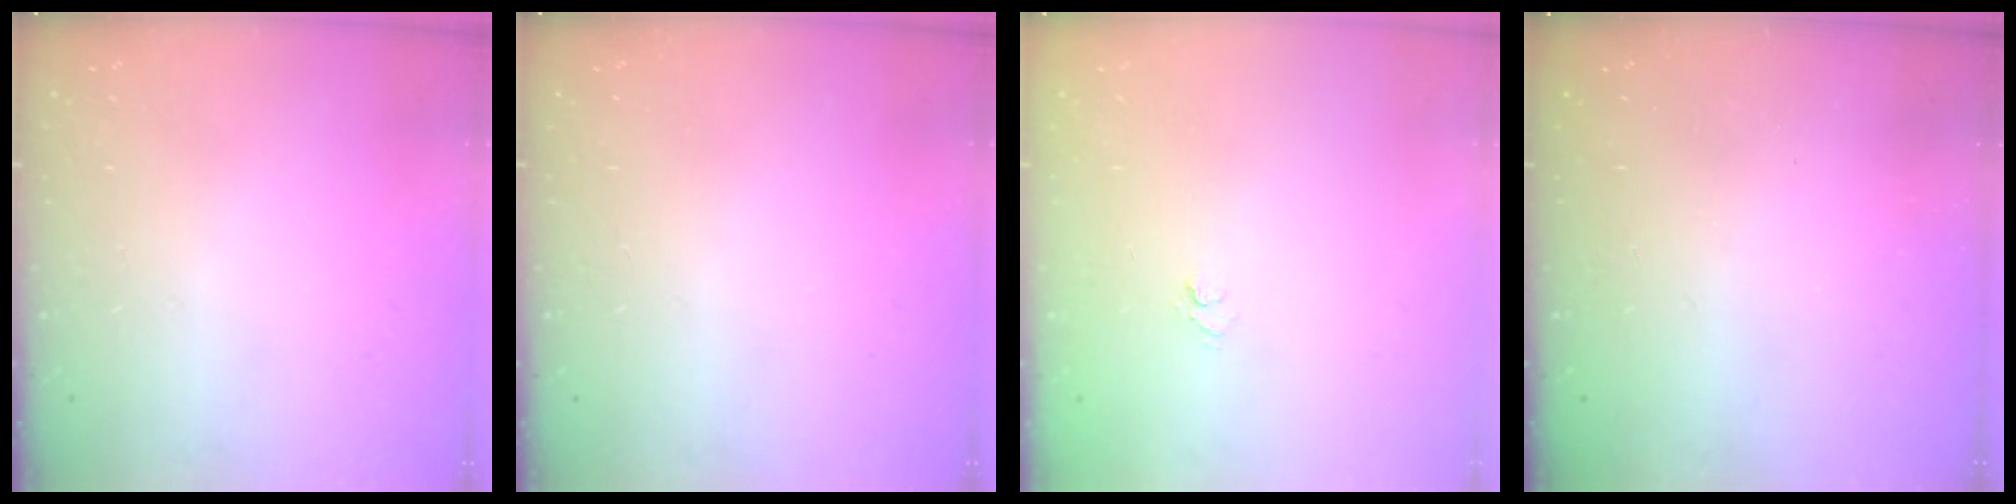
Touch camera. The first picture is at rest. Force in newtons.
{"total": 0.0}
{"total": 3.6, "press": 3.4, "slide": 1.1}
{"total": 2.4, "press": 2.3, "slide": 0.8}